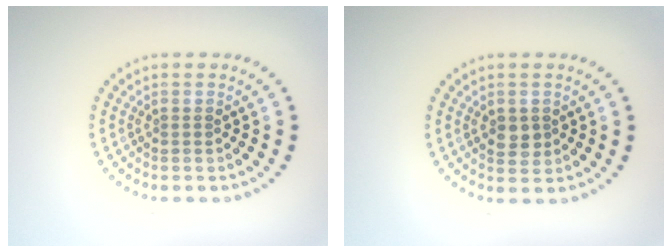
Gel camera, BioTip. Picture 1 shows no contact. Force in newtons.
{"total": 1.8, "press": 1.8, "slide": 0.4}